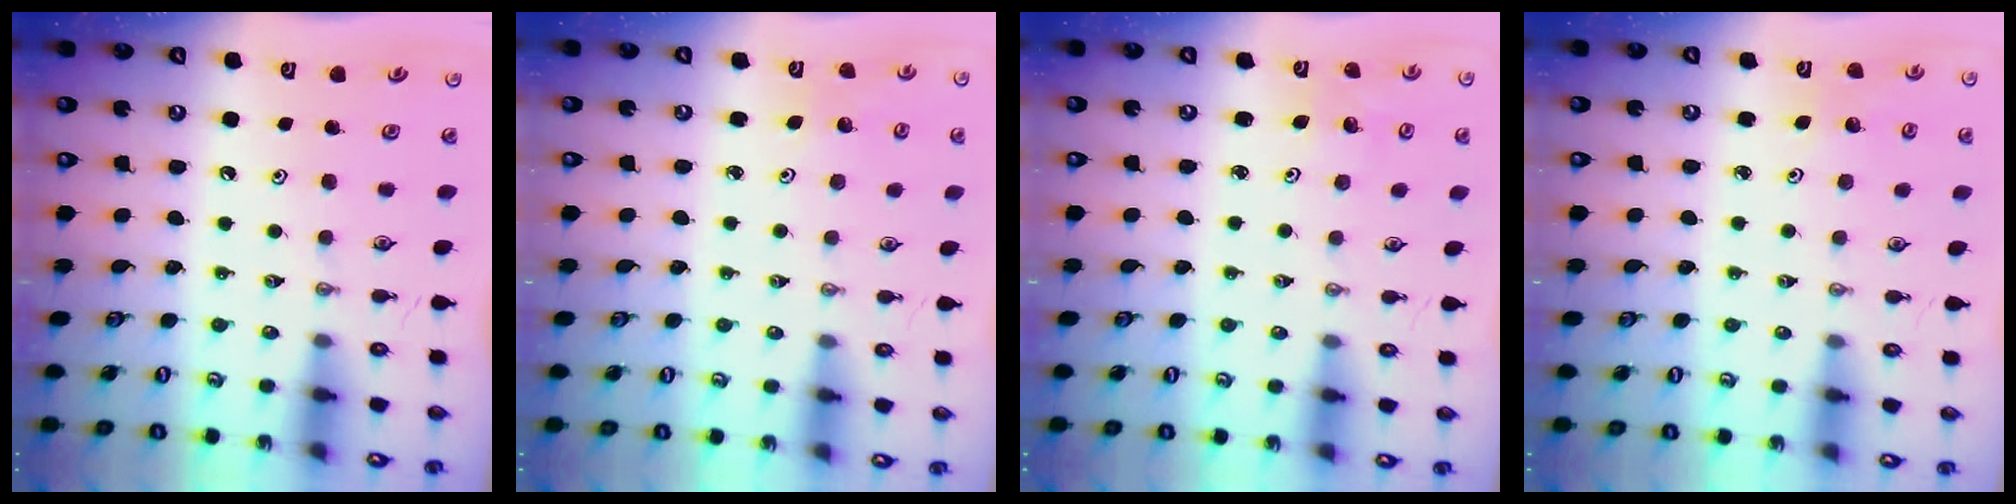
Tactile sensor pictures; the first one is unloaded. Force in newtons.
{"total": 2.6, "press": 2.5, "slide": 0.9}
{"total": 1.5, "press": 1.5, "slide": 0.1}
{"total": 2.6, "press": 2.5, "slide": 0.9}